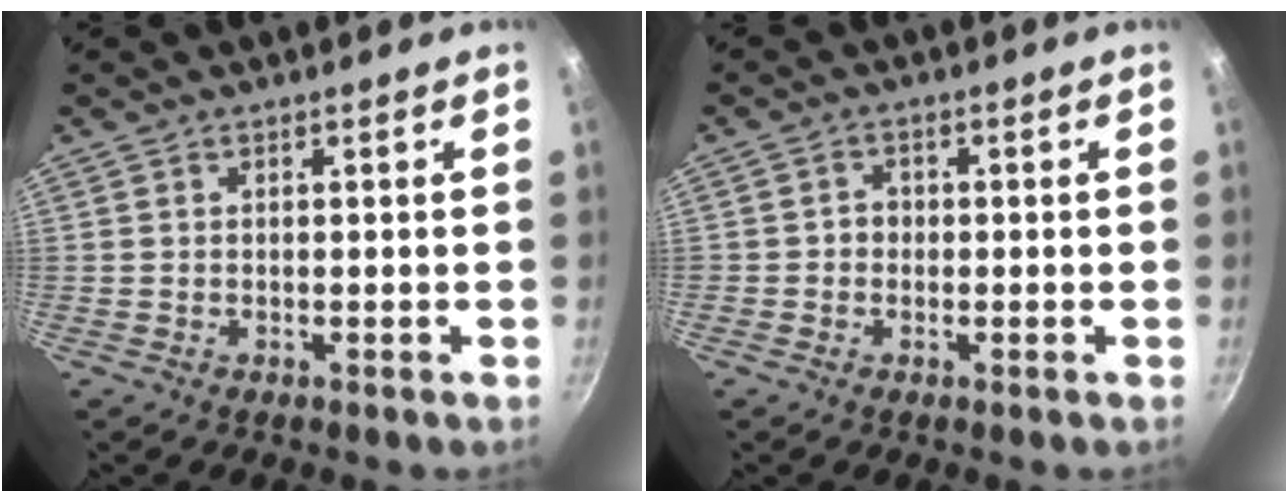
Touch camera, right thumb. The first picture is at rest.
{"total": 2.2, "force": [-0.4, 2.0, 0.7], "torque": [0.002, 0.008, -0.010]}